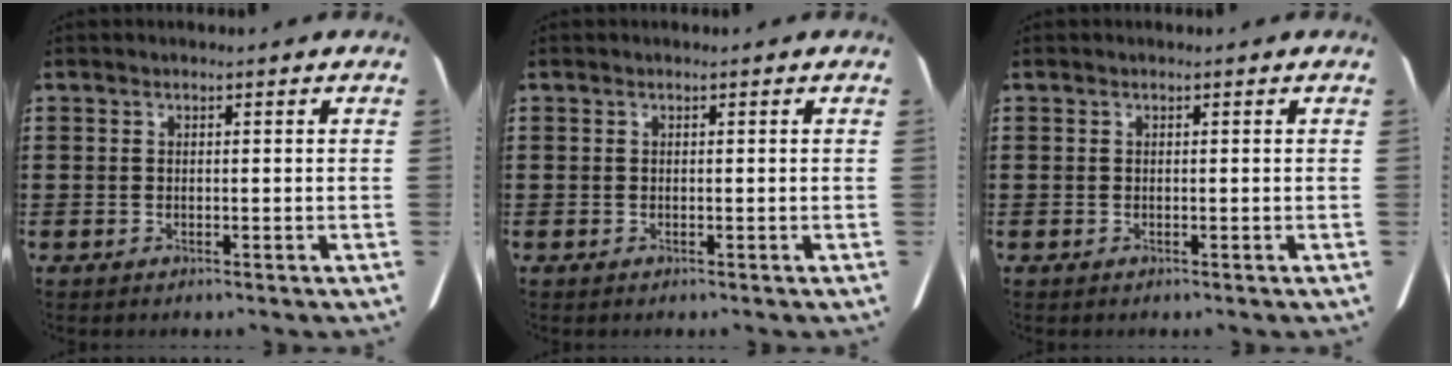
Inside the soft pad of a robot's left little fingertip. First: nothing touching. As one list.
[{"total": 0.0}, {"total": 0.0}]